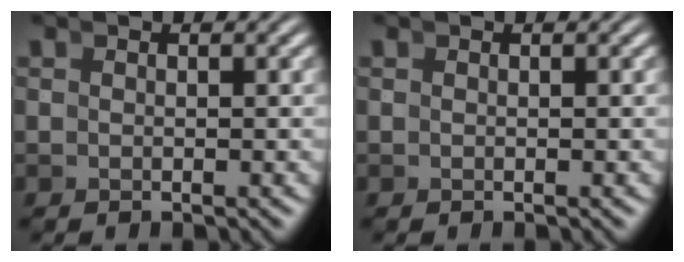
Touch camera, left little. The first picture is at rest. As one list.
[{"total": 0.0}]